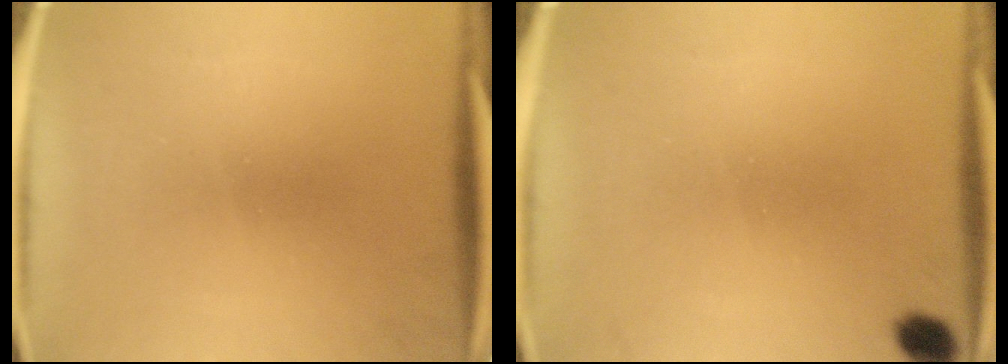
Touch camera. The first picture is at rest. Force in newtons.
{"total": 3.1}